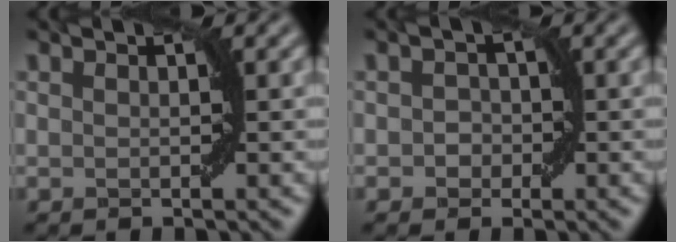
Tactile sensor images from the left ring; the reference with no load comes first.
{"total": 1.2, "force": [-0.4, 1.1, 0.3], "torque": [0.007, 0.001, -0.013]}